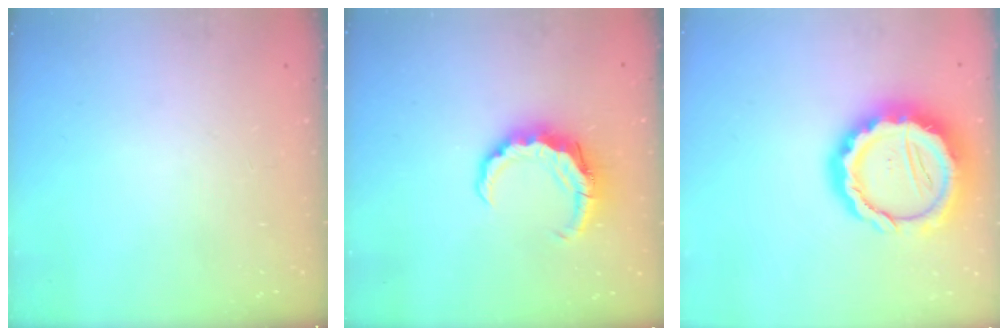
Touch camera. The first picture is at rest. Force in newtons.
{"total": 8.0, "press": 7.9, "slide": 1.0}
{"total": 19.0, "press": 18.6, "slide": 3.8}